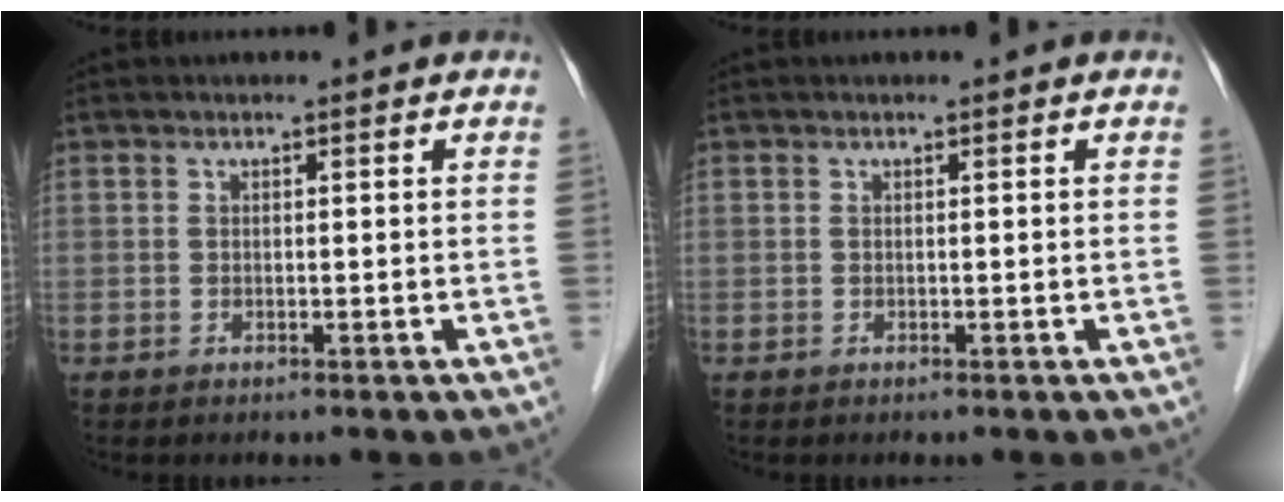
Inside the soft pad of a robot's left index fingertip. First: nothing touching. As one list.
[{"total": 0.0}]